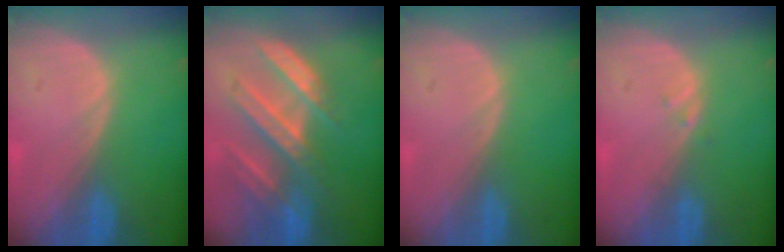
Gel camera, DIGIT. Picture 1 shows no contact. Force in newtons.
{"total": 8.7, "press": 7.9, "slide": 3.5}
{"total": 0.0}
{"total": 0.7, "press": 0.6, "slide": 0.3}